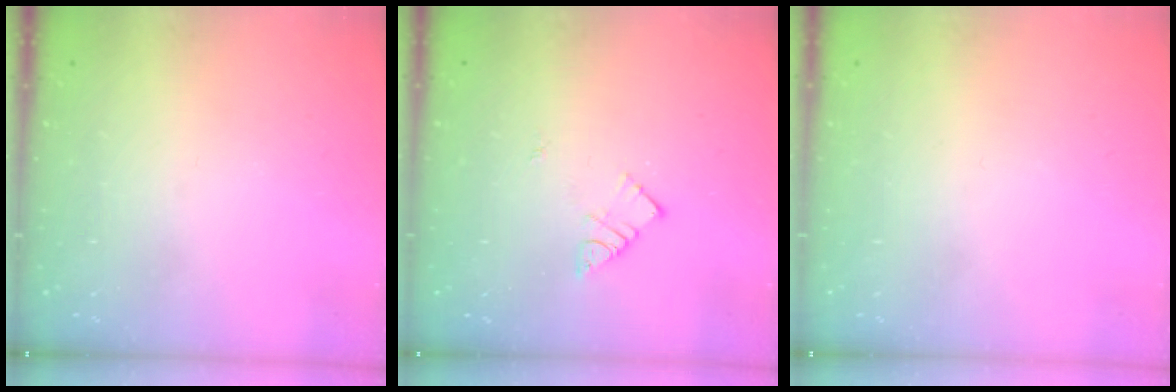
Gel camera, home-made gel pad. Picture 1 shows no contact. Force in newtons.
{"total": 5.5, "press": 5.5, "slide": 0.1}
{"total": 1.5, "press": 1.5, "slide": 0.1}